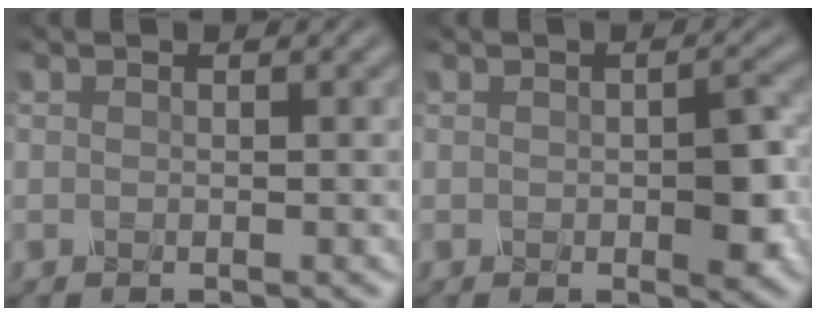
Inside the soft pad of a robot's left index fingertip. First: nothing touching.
{"total": 3.0, "force": [-0.9, 0.9, 2.7], "torque": [-0.058, -0.001, -0.005]}